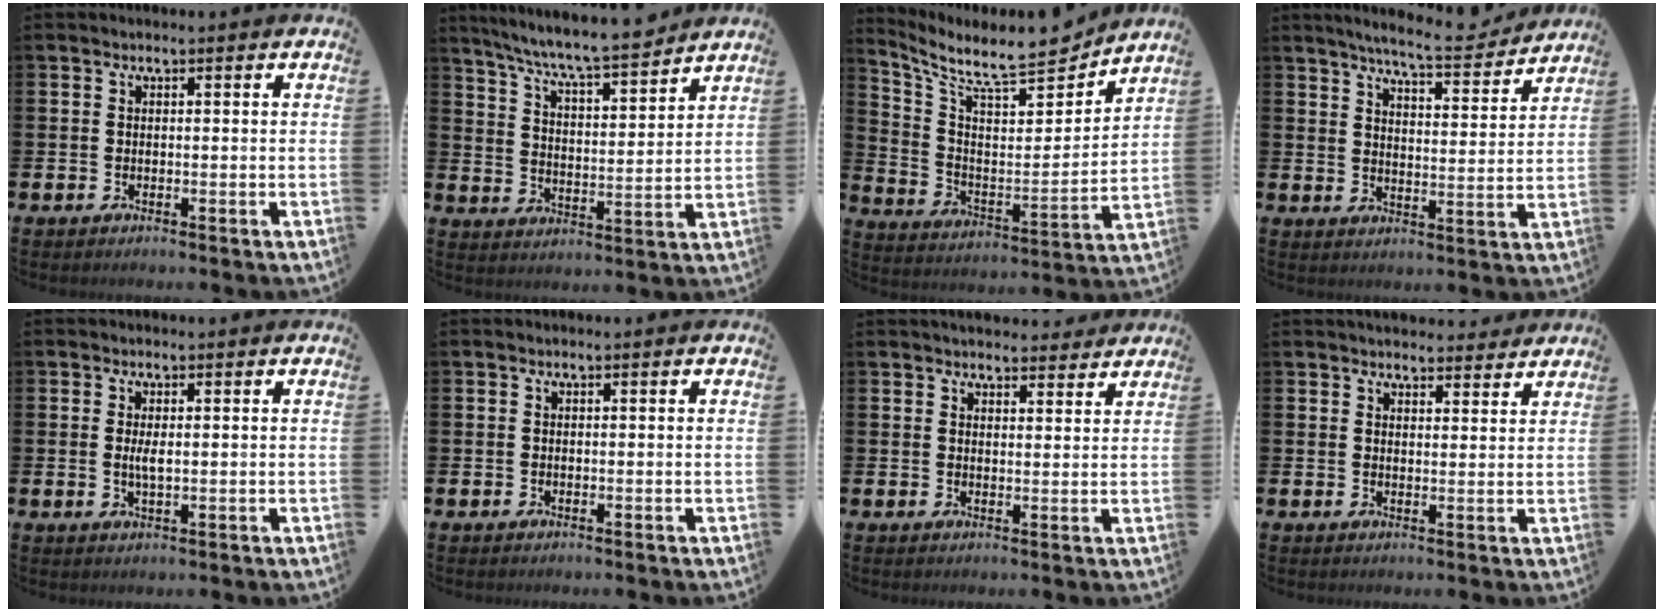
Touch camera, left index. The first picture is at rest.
{"total": 7.6, "force": [7.2, 0.3, 2.5], "torque": [-0.069, -0.054, 0.123]}
{"total": 9.5, "force": [8.7, 1.5, 3.5], "torque": [-0.094, -0.075, 0.142]}
{"total": 7.1, "force": [6.7, 0.3, 2.3], "torque": [-0.051, -0.040, 0.115]}
{"total": 2.0, "force": [0.2, 0.6, 1.9], "torque": [-0.032, 0.001, 0.001]}
{"total": 0.0}
{"total": 3.7, "force": [3.6, 0.7, 0.1], "torque": [0.003, -0.020, 0.064]}
{"total": 3.7, "force": [3.6, 0.8, 0.1], "torque": [0.003, -0.021, 0.064]}